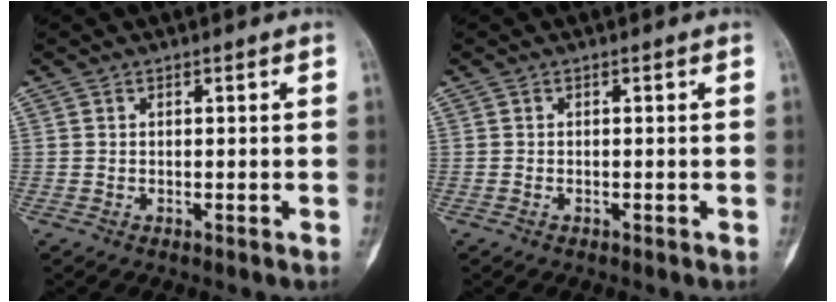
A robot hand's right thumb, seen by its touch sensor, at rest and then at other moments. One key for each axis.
{"total": 0.0}